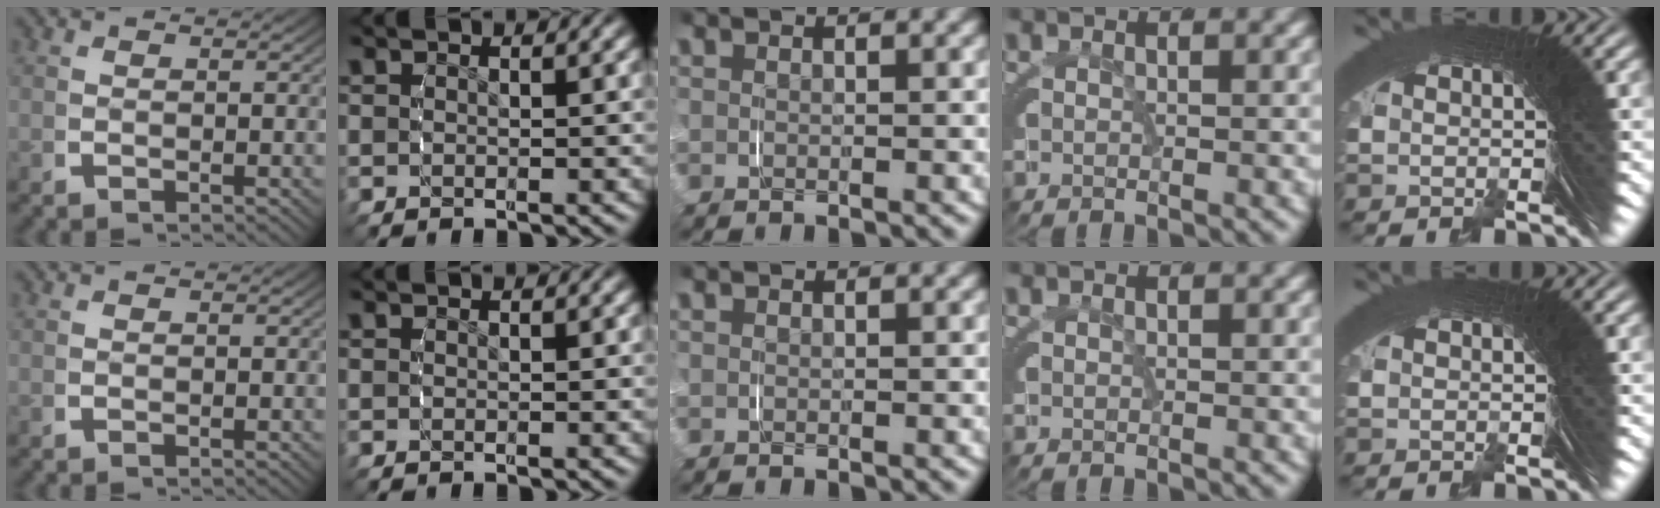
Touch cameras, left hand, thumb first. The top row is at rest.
{}